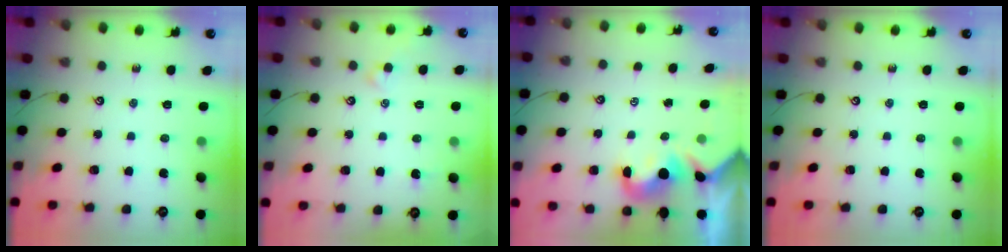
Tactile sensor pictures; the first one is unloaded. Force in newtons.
{"total": 0.8, "press": 0.7, "slide": 0.5}
{"total": 1.4, "press": 1.2, "slide": 0.7}
{"total": 0.0}